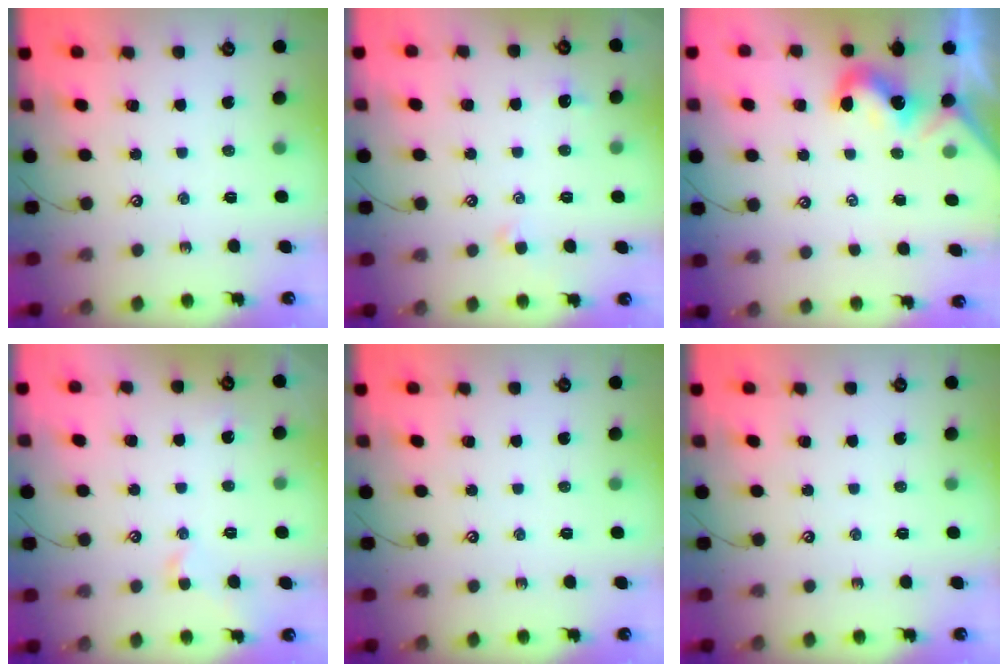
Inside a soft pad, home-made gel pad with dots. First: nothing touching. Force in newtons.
{"total": 0.9, "press": 0.7, "slide": 0.5}
{"total": 0.7, "press": 0.6, "slide": 0.4}
{"total": 0.9, "press": 0.8, "slide": 0.4}
{"total": 0.0}
{"total": 0.0}